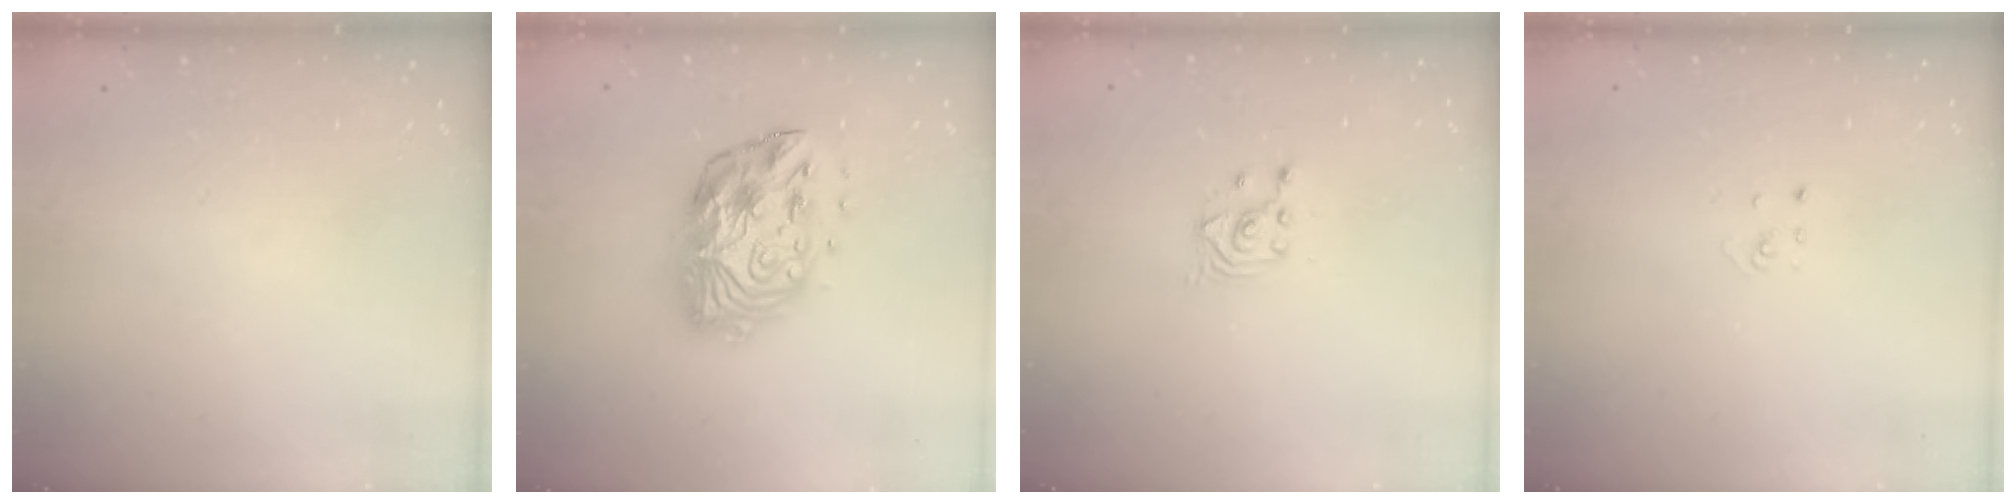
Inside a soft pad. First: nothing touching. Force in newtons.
{"total": 15.1, "press": 15.1, "slide": 0.7}
{"total": 2.7, "press": 2.7, "slide": 0.2}
{"total": 2.1, "press": 2.1, "slide": 0.1}